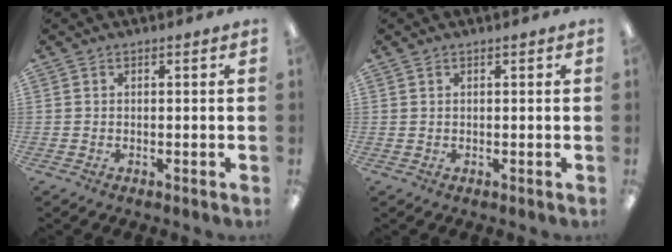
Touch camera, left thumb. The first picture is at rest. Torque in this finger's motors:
{"motor_torque": [-0.17, -0.06, 0.00, 0.25, 0.02]}